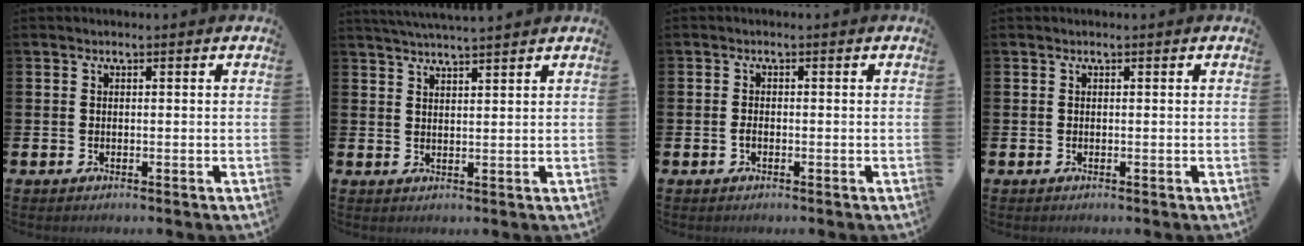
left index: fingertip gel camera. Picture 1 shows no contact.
{"total": 3.2, "force": [3.2, -0.4, 0.4], "torque": [-0.014, -0.011, 0.059]}
{"total": 1.0, "force": [-0.4, 0.6, 0.7], "torque": [-0.014, 0.001, -0.009]}
{"total": 0.0}